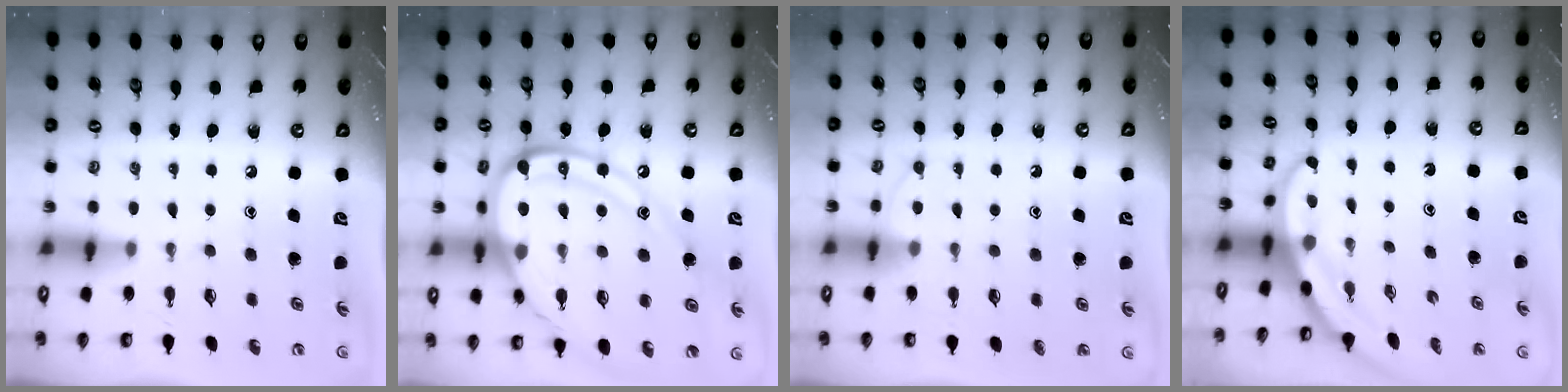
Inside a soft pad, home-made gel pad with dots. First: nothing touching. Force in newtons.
{"total": 22.2, "press": 22.0, "slide": 2.2}
{"total": 5.3, "press": 5.3, "slide": 0.5}
{"total": 3.1, "press": 3.1, "slide": 0.1}